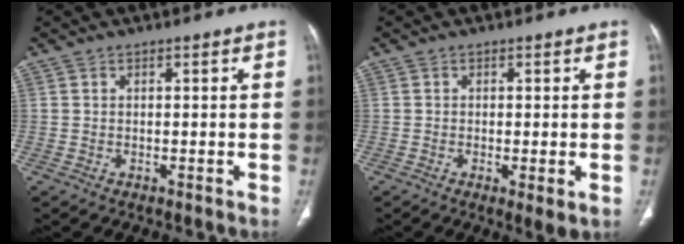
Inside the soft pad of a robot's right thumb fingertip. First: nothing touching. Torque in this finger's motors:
{"motor_torque": [-0.53, 0.77, -0.20, -0.05, -0.02]}